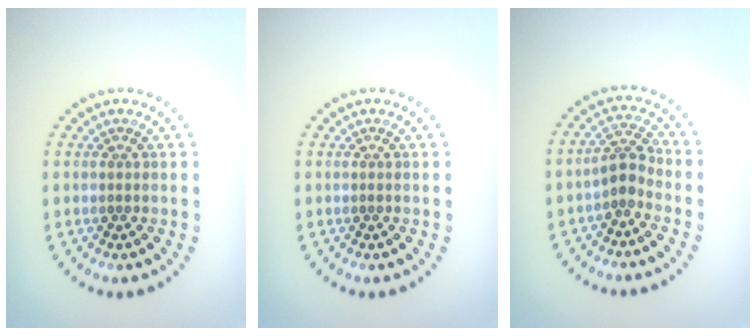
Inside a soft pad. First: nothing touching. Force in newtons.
{"total": 0.0}
{"total": 2.3, "press": 2.0, "slide": 1.1}